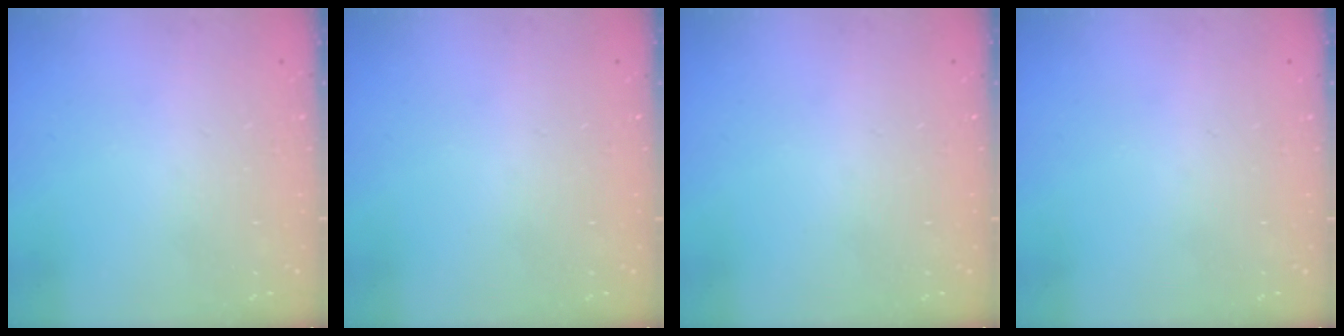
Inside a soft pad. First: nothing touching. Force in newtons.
{"total": 0.0}
{"total": 0.0}
{"total": 0.0}